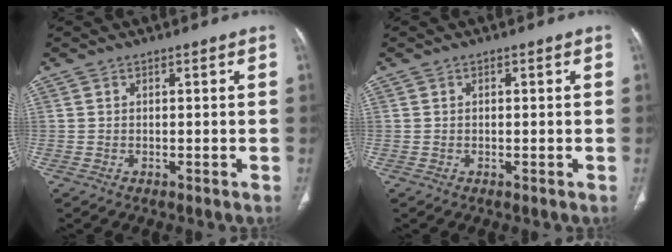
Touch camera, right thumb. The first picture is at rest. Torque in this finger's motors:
{"motor_torque": [-0.59, -0.37, -0.21, 0.09, -0.03]}